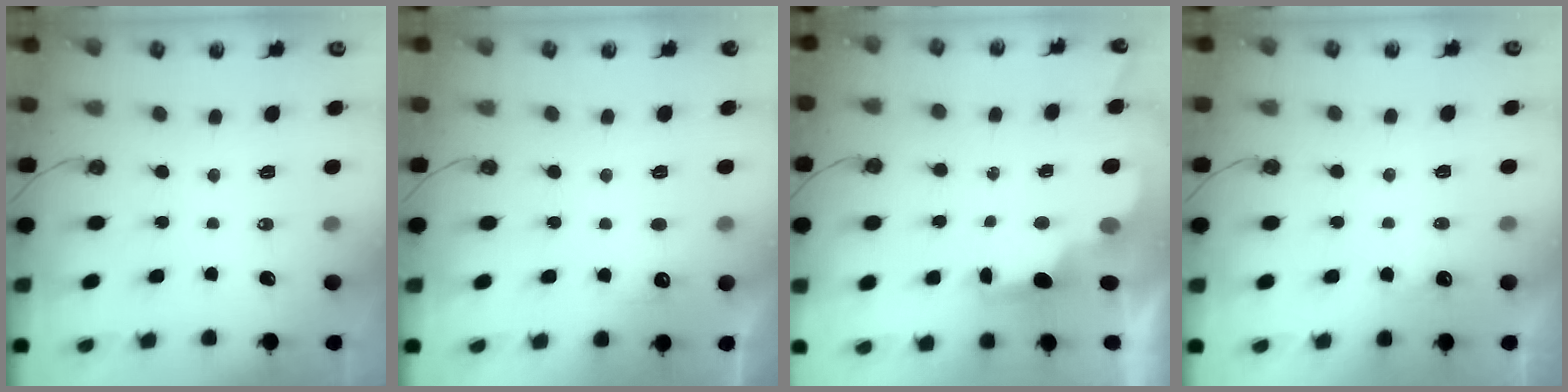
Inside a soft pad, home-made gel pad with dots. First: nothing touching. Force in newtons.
{"total": 5.8, "press": 5.7, "slide": 1.2}
{"total": 2.7, "press": 2.6, "slide": 0.9}
{"total": 2.9, "press": 2.7, "slide": 0.9}